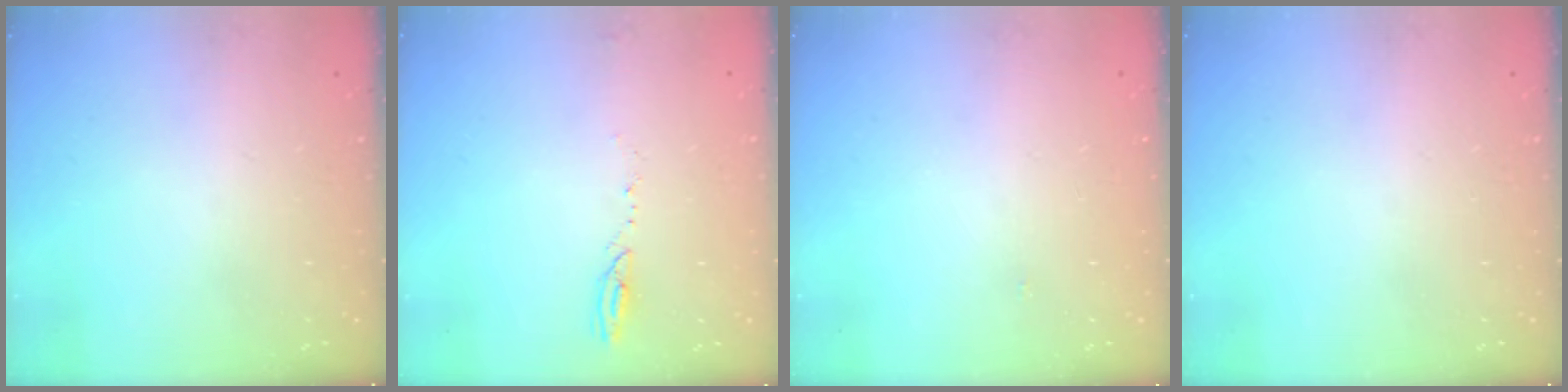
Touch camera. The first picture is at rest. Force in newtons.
{"total": 4.7, "press": 4.7, "slide": 0.5}
{"total": 15.5, "press": 3.5, "slide": 15.1}
{"total": 0.0}